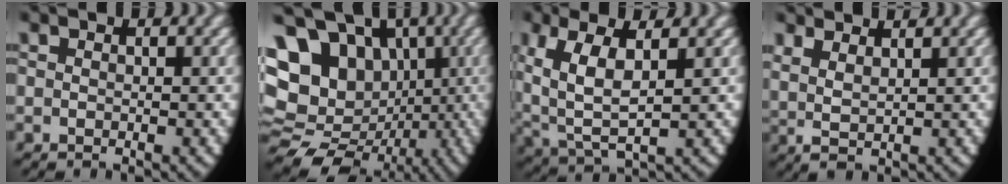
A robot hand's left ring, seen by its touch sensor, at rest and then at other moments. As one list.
[{"total": 19.4, "force": [-1.2, 16.2, 10.7], "torque": [-0.243, -0.078, -0.003]}, {"total": 6.6, "force": [1.0, 4.2, 5.0], "torque": [-0.127, -0.027, 0.037]}, {"total": 3.9, "force": [2.1, 2.3, 2.3], "torque": [-0.059, -0.003, 0.040]}]